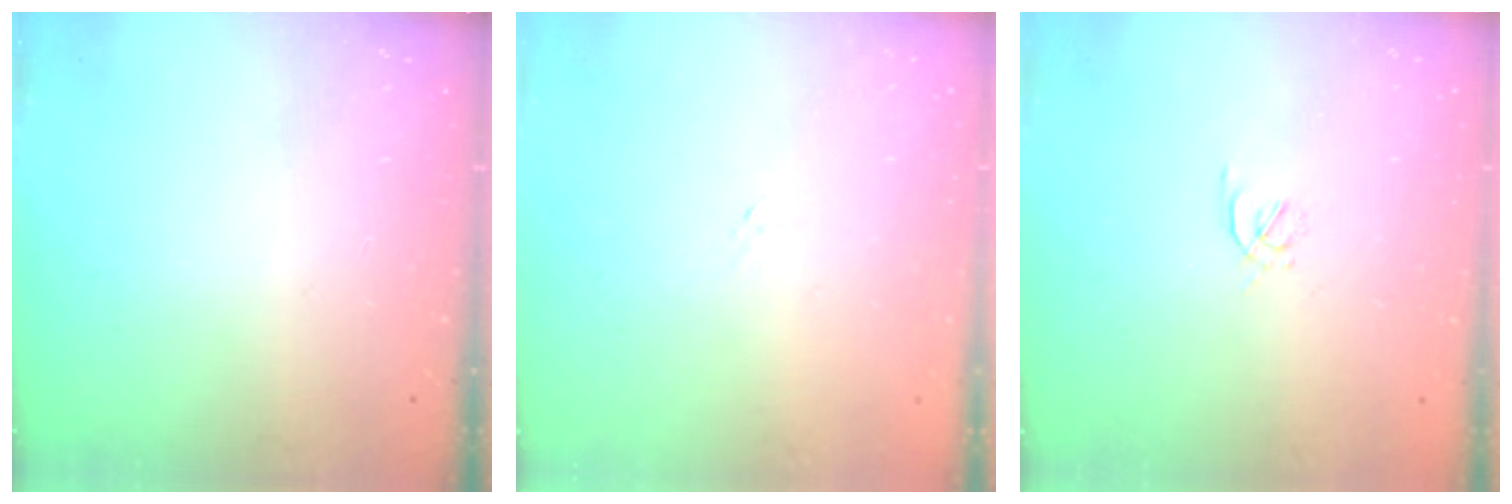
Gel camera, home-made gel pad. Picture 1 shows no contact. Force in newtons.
{"total": 0.7, "press": 0.5, "slide": 0.4}
{"total": 1.6, "press": 1.6, "slide": 0.4}